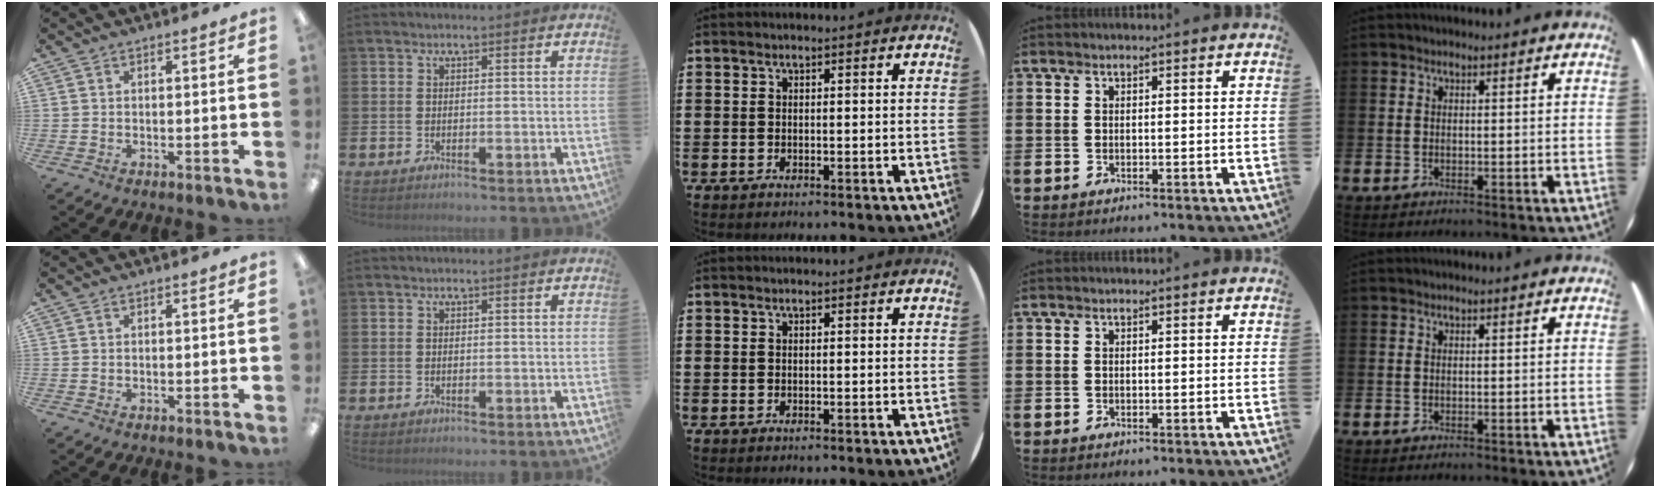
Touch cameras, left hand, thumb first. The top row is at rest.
{}